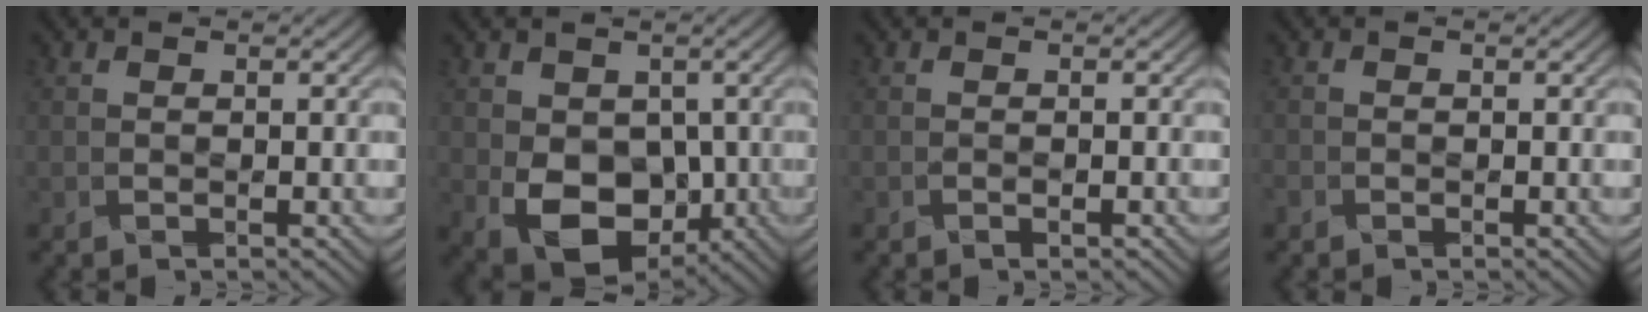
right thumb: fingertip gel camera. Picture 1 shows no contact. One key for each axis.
{"total": 9.1, "fx": -1.8, "fy": 6.6, "fz": 5.9, "tx": -0.117, "ty": -0.025, "tz": -0.027}
{"total": 0.6, "fx": -0.5, "fy": -0.1, "fz": 0.3, "tx": 0.001, "ty": 0.004, "tz": -0.007}
{"total": 0.9, "fx": -0.8, "fy": 0.4, "fz": 0.1, "tx": -0.012, "ty": 0.002, "tz": -0.008}